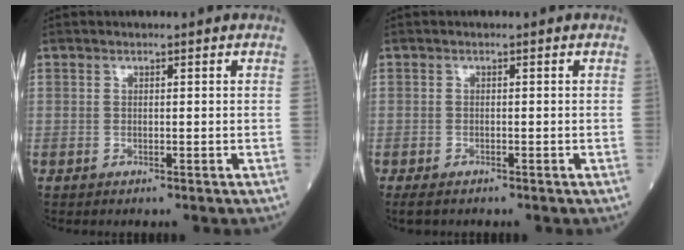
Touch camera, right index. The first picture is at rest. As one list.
[{"total": 1.9, "force": [-1.5, 0.7, 0.9], "torque": [-0.021, -0.005, -0.021]}]